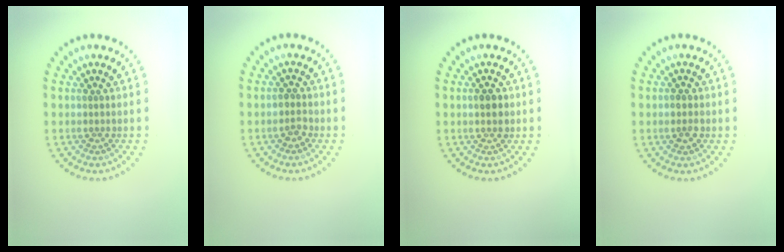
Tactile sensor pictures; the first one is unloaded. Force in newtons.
{"total": 1.4, "press": 1.4, "slide": 0.4}
{"total": 1.8, "press": 1.7, "slide": 0.1}
{"total": 1.4, "press": 1.4, "slide": 0.2}